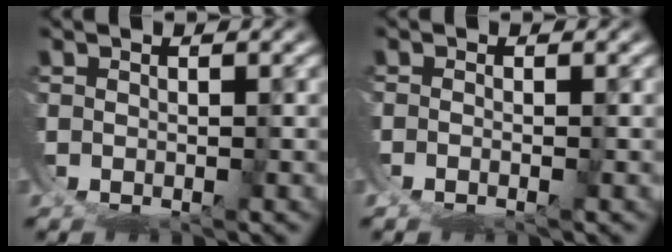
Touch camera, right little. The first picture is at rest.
{"total": 1.4, "force": [-1.0, 0.1, 1.0], "torque": [-0.022, -0.011, -0.009]}